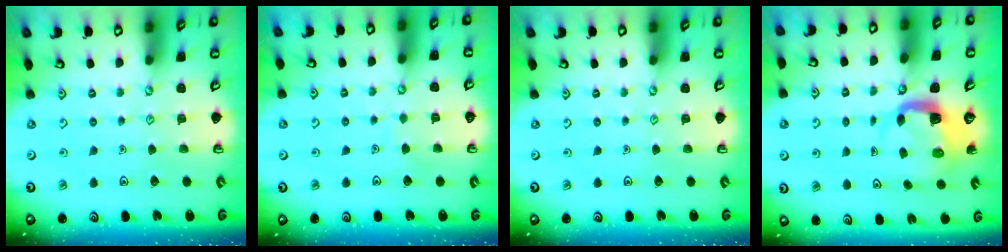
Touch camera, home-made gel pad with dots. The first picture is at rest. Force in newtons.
{"total": 2.7, "press": 2.7, "slide": 0.2}
{"total": 0.0}
{"total": 3.9, "press": 3.9, "slide": 0.5}